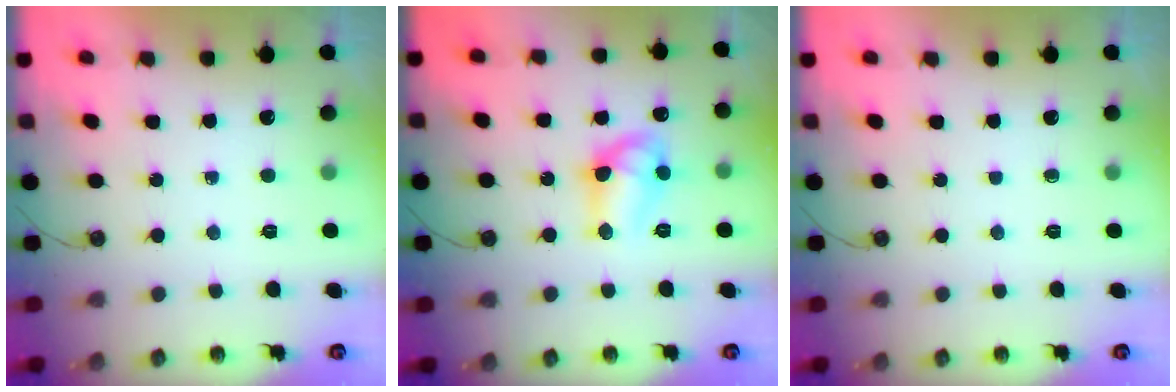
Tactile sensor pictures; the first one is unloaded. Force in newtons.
{"total": 11.6, "press": 11.6, "slide": 1.0}
{"total": 0.0}